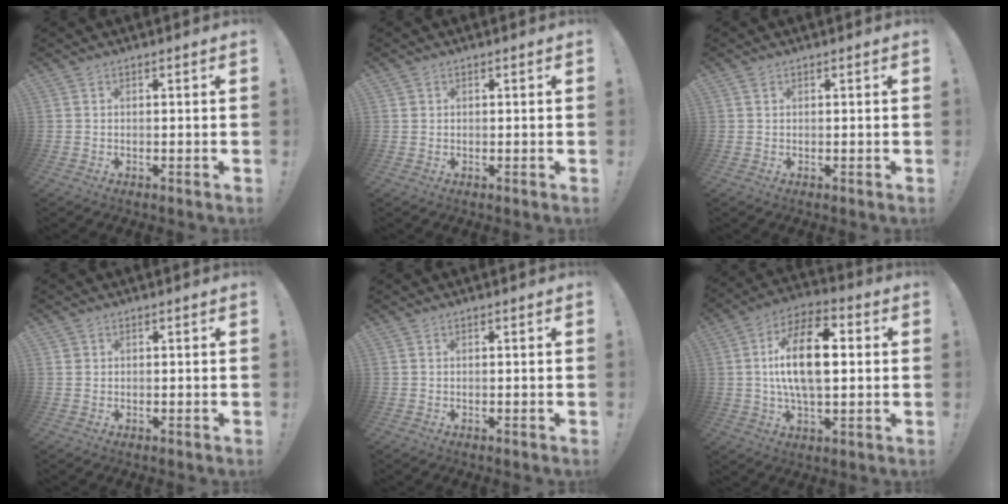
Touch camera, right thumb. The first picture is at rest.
{"total": 0.8, "force": [0.4, 0.7, 0.2], "torque": [0.003, -0.001, 0.006]}
{"total": 0.6, "force": [0.4, 0.4, 0.1], "torque": [0.002, -0.001, 0.007]}
{"total": 0.9, "force": [0.5, 0.8, 0.2], "torque": [0.002, -0.002, 0.008]}
{"total": 0.0}
{"total": 17.0, "force": [1.9, 8.4, 14.6], "torque": [-0.261, 0.005, 0.024]}